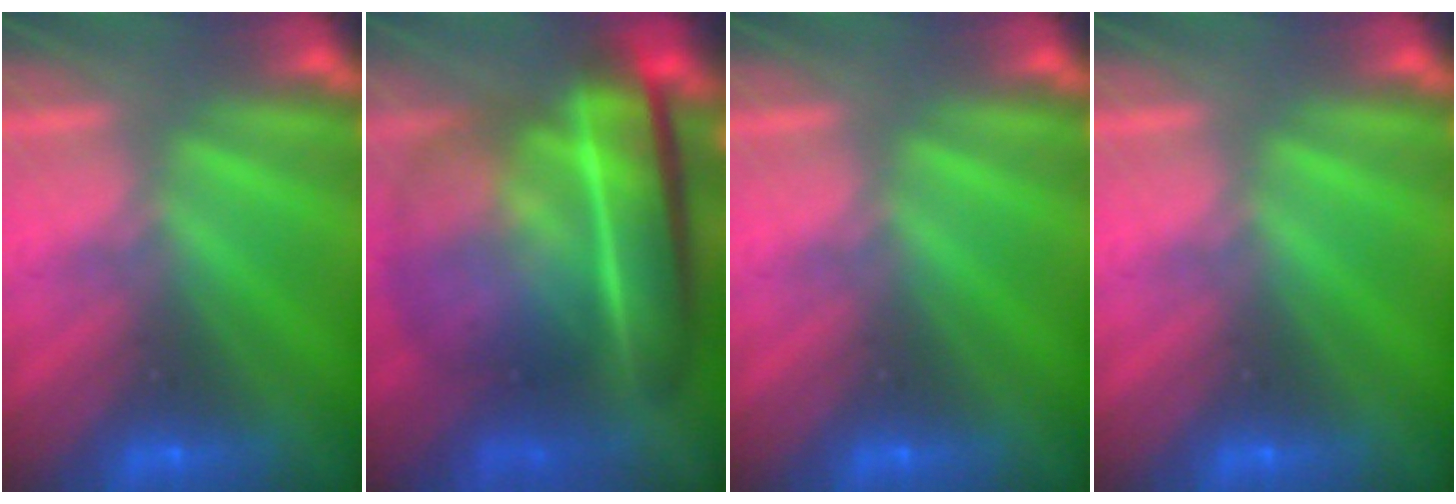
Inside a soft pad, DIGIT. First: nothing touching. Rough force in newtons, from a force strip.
{"total": 6.9}
{"total": 0.0}
{"total": 0.0}